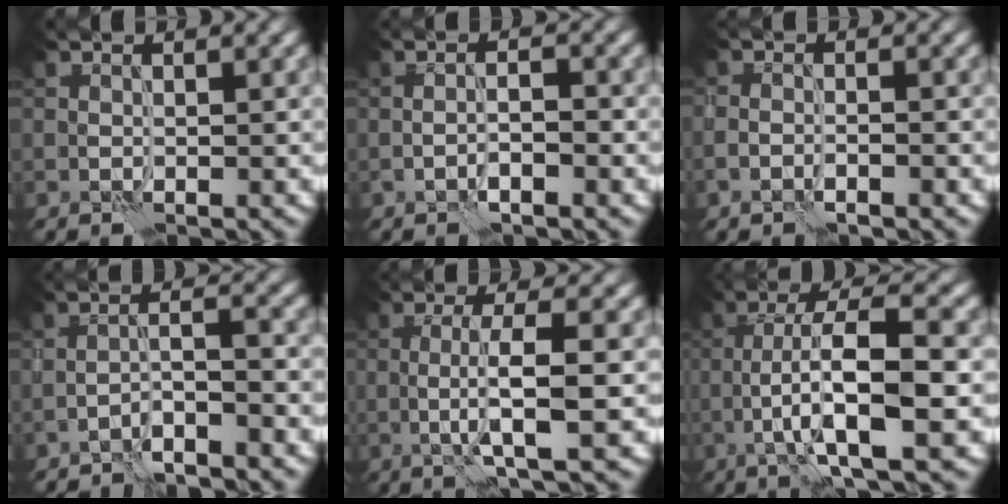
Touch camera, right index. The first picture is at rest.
{"total": 1.8, "force": [-1.0, 0.4, 1.5], "torque": [-0.024, 0.008, -0.022]}
{"total": 1.9, "force": [-1.3, 0.6, 1.2], "torque": [-0.024, 0.002, -0.026]}
{"total": 2.7, "force": [-2.2, 0.2, 1.6], "torque": [-0.027, 0.013, -0.046]}
{"total": 4.9, "force": [-0.5, 0.9, 4.8], "torque": [-0.083, 0.002, -0.012]}
{"total": 8.5, "force": [-1.9, 1.8, 8.1], "torque": [-0.134, 0.020, -0.040]}